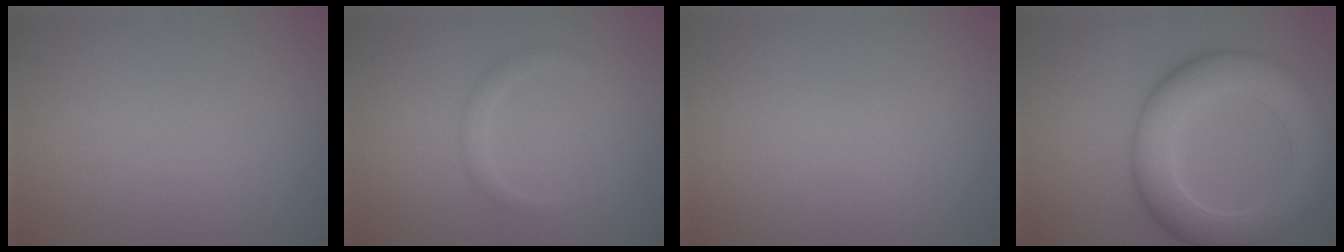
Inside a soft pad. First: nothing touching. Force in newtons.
{"total": 1.3, "press": 1.3, "slide": 0.1}
{"total": 0.0}
{"total": 8.4, "press": 8.4, "slide": 0.6}